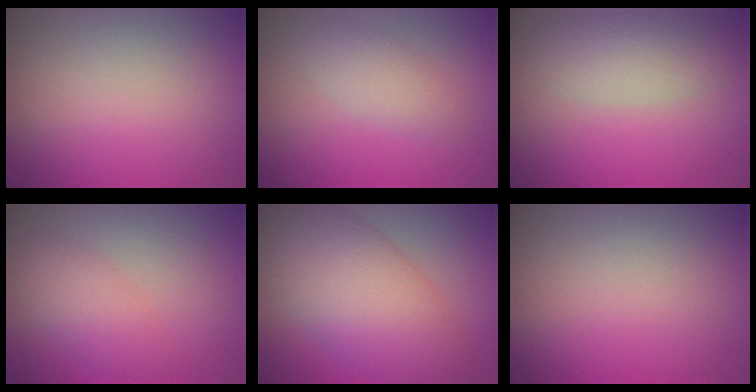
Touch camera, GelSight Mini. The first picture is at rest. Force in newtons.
{"total": 2.3, "press": 2.3, "slide": 0.1}
{"total": 3.5, "press": 3.5, "slide": 0.2}
{"total": 2.8, "press": 2.8, "slide": 0.1}
{"total": 9.3, "press": 9.3, "slide": 0.3}
{"total": 0.0}